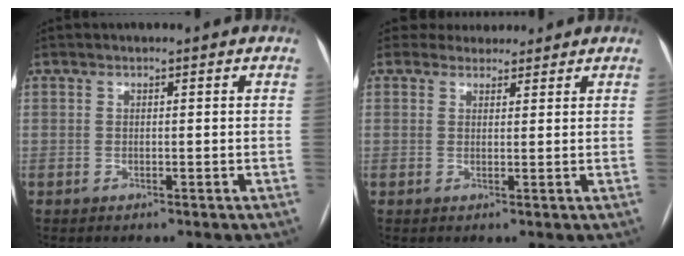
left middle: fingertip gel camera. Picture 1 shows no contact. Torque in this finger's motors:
{"motor_torque": [0.18, -0.25, -0.10, -0.01]}